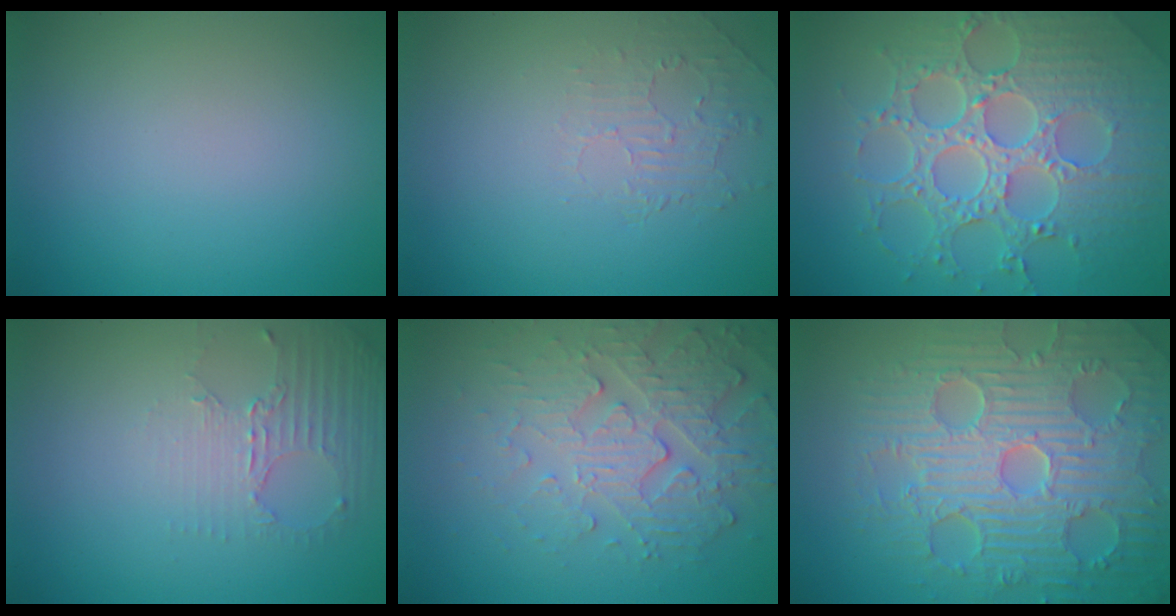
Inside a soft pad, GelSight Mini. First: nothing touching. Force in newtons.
{"total": 1.9, "press": 0.3, "slide": 1.9}
{"total": 8.3, "press": 6.1, "slide": 5.6}
{"total": 2.6, "press": 2.0, "slide": 1.7}
{"total": 4.3, "press": 4.1, "slide": 1.3}
{"total": 9.3, "press": 6.8, "slide": 6.4}